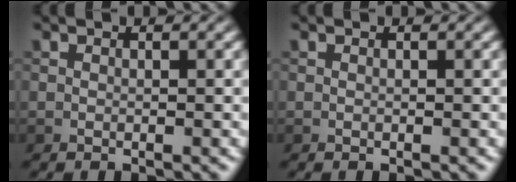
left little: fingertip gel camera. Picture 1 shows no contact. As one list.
[{"total": 0.0}]